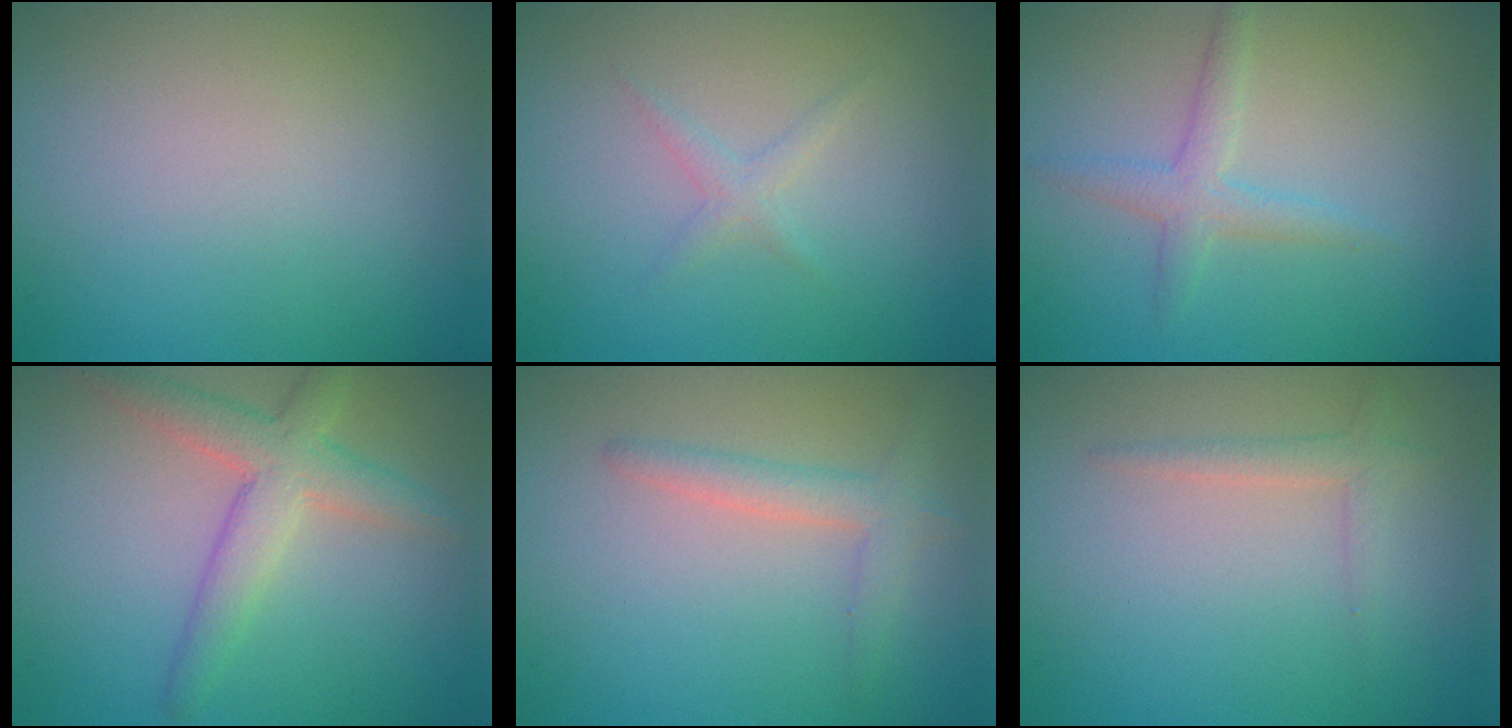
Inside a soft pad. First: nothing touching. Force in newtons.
{"total": 1.1, "press": 1.1, "slide": 0.1}
{"total": 2.2, "press": 2.2, "slide": 0.1}
{"total": 4.2, "press": 4.2, "slide": 0.4}
{"total": 2.3, "press": 2.3, "slide": 0.1}
{"total": 1.4, "press": 1.4, "slide": 0.1}